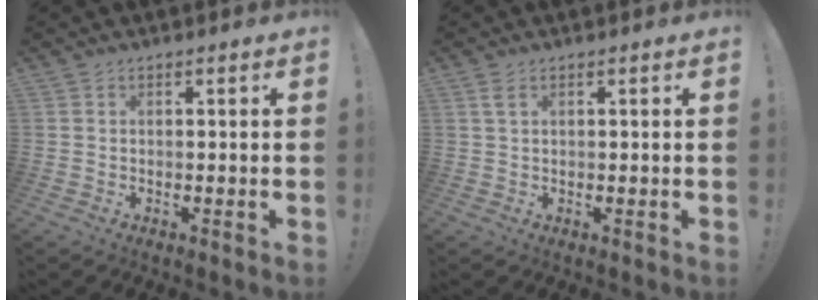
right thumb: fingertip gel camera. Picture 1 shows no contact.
{"total": 2.0, "force": [1.0, 0.9, 1.5], "torque": [-0.025, -0.002, 0.018]}